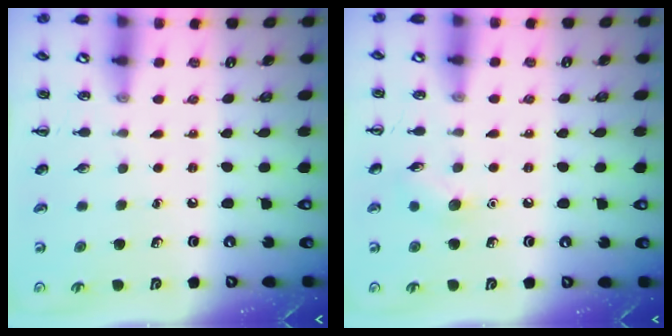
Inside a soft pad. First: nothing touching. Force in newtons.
{"total": 6.0, "press": 5.8, "slide": 1.5}